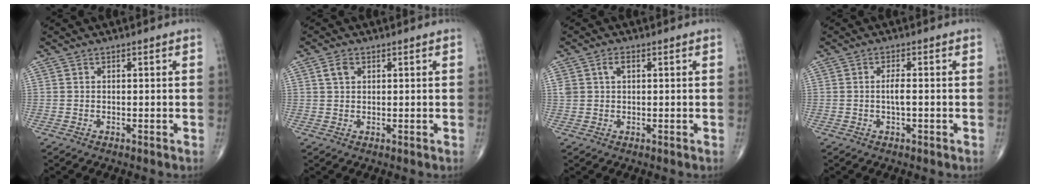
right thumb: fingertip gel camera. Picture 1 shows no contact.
{"total": 2.4, "force": [1.0, 1.6, 1.5], "torque": [-0.025, 0.003, 0.018]}
{"total": 2.9, "force": [1.0, 1.8, 2.0], "torque": [-0.040, 0.008, 0.022]}
{"total": 2.4, "force": [-0.3, 0.6, 2.3], "torque": [-0.046, 0.002, -0.006]}